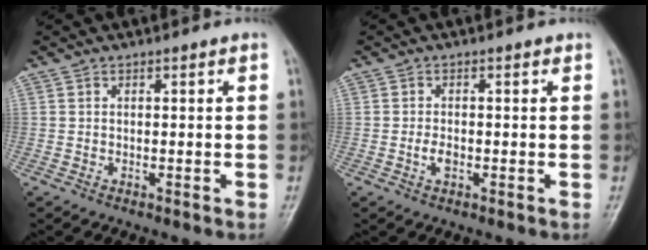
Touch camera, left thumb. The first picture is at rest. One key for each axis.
{"total": 2.0, "fx": -0.4, "fy": 1.2, "fz": 1.5, "tx": -0.026, "ty": 0.001, "tz": -0.008}